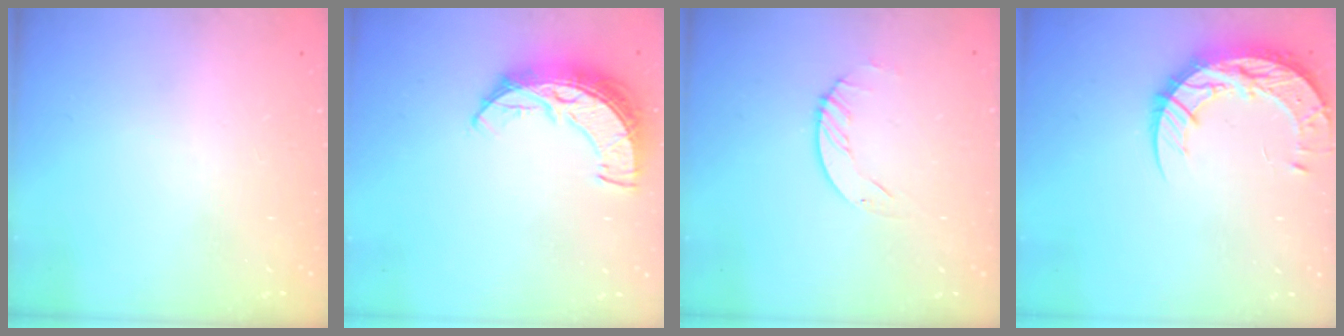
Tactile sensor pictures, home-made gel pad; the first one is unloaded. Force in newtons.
{"total": 9.6, "press": 9.6, "slide": 0.6}
{"total": 1.9, "press": 1.9, "slide": 0.2}
{"total": 13.5, "press": 13.5, "slide": 1.0}